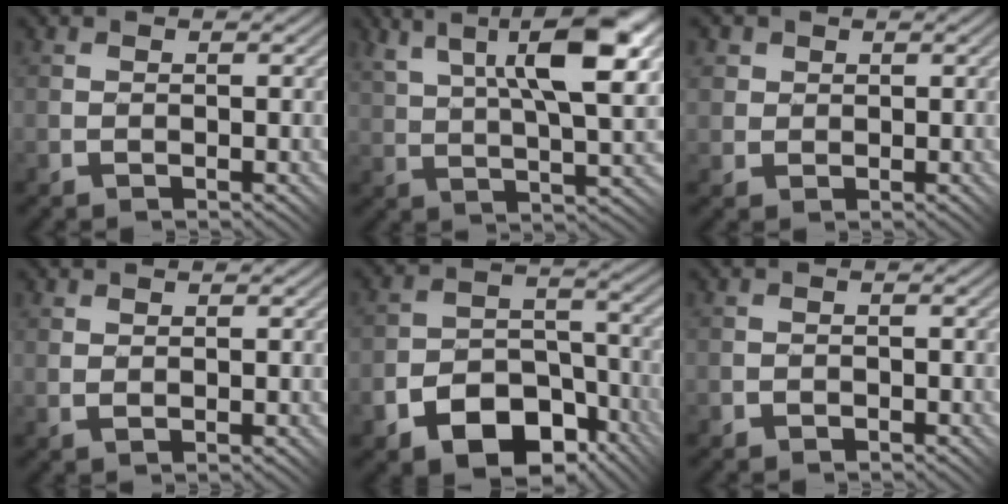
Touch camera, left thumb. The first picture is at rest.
{"total": 11.9, "force": [6.5, 3.1, 9.5], "torque": [-0.166, 0.010, 0.117]}
{"total": 3.7, "force": [1.7, 3.2, 0.6], "torque": [-0.025, 0.009, 0.023]}
{"total": 1.4, "force": [0.6, 0.4, 1.1], "torque": [-0.025, 0.002, 0.018]}
{"total": 11.0, "force": [-6.6, 6.5, 5.8], "torque": [-0.110, -0.021, -0.109]}
{"total": 0.6, "force": [-0.4, 0.4, -0.1], "torque": [0.004, -0.001, -0.008]}